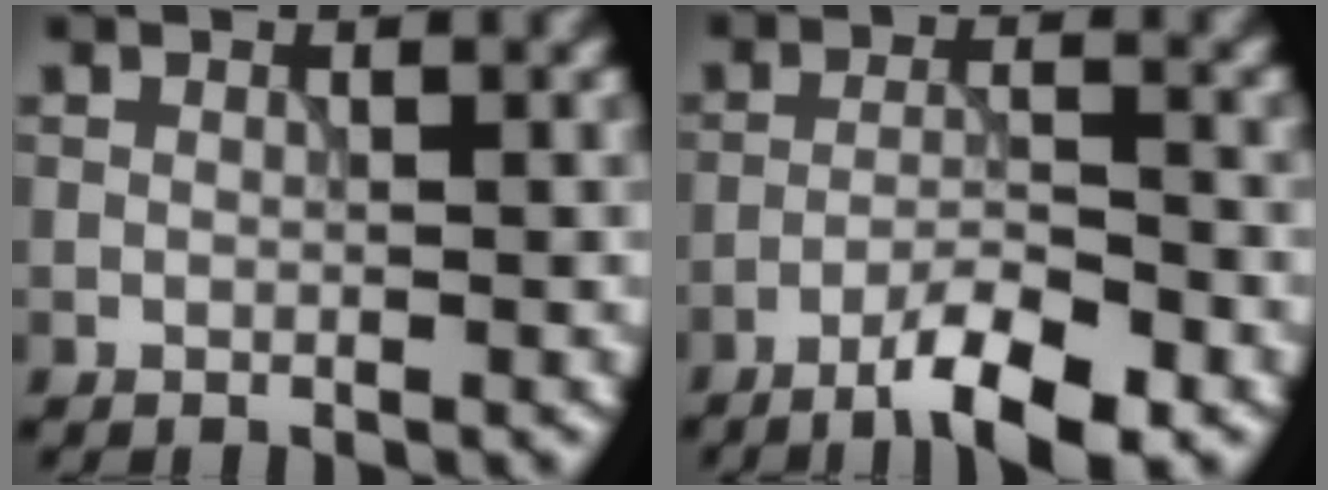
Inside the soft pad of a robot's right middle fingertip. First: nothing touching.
{"total": 5.5, "force": [-3.8, 0.9, 3.8], "torque": [-0.065, 0.005, -0.066]}